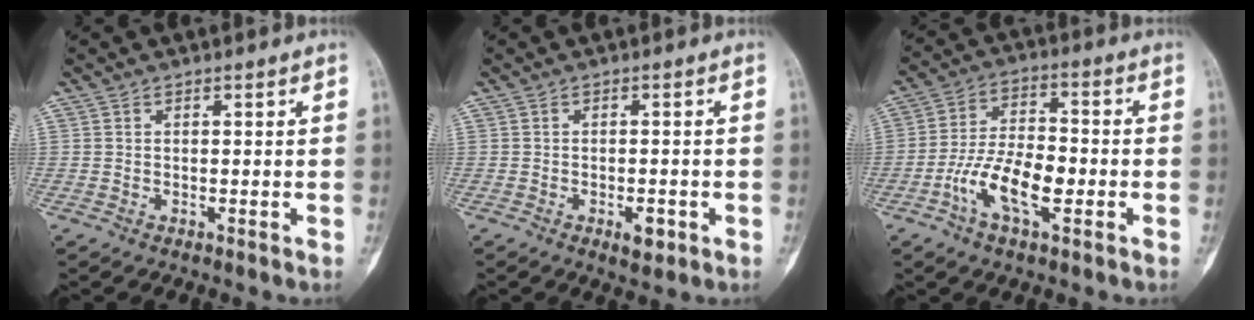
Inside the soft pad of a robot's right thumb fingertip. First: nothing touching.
{"total": 3.3, "force": [-1.4, 1.5, 2.6], "torque": [-0.030, 0.003, -0.015]}
{"total": 11.3, "force": [-3.8, 5.1, 9.3], "torque": [-0.174, 0.024, -0.073]}